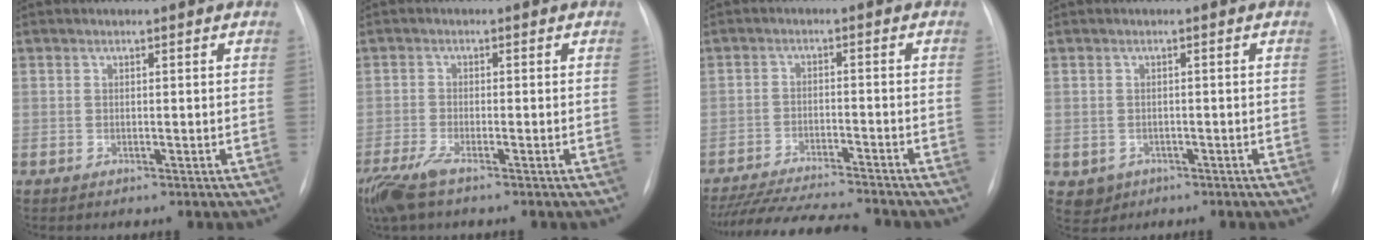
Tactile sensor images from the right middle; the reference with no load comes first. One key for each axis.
{"total": 5.7, "fx": -4.0, "fy": 0.9, "fz": 4.0, "tx": -0.088, "ty": -0.017, "tz": -0.077}
{"total": 15.6, "fx": -14.3, "fy": 1.1, "fz": 6.2, "tx": -0.112, "ty": -0.024, "tz": -0.216}
{"total": 2.6, "fx": -1.1, "fy": 2.3, "fz": 0.5, "tx": -0.005, "ty": 0.005, "tz": -0.008}